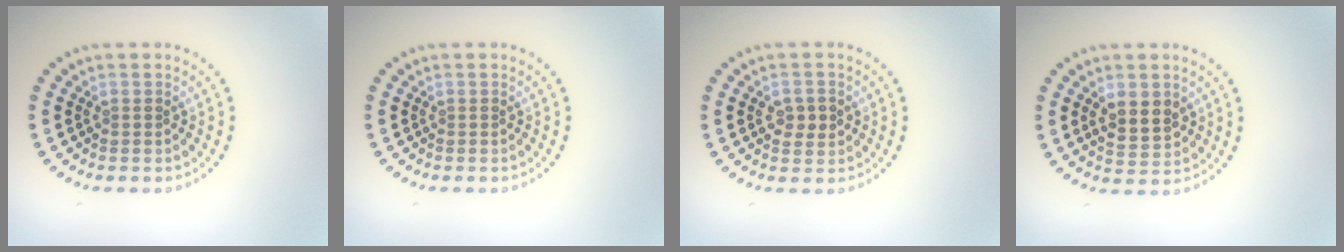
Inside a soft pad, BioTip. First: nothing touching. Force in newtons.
{"total": 0.0}
{"total": 2.2, "press": 2.2, "slide": 0.1}
{"total": 3.0, "press": 2.9, "slide": 0.6}